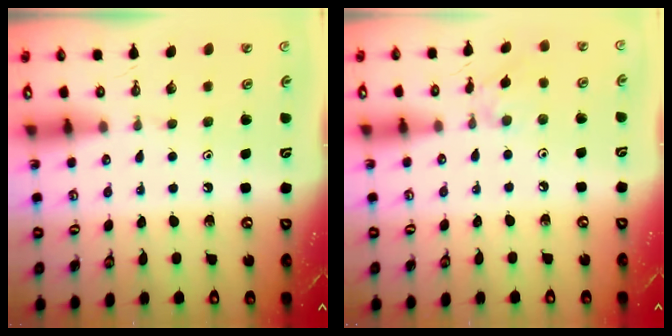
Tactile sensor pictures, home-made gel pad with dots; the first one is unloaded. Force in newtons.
{"total": 3.2, "press": 3.2, "slide": 0.3}